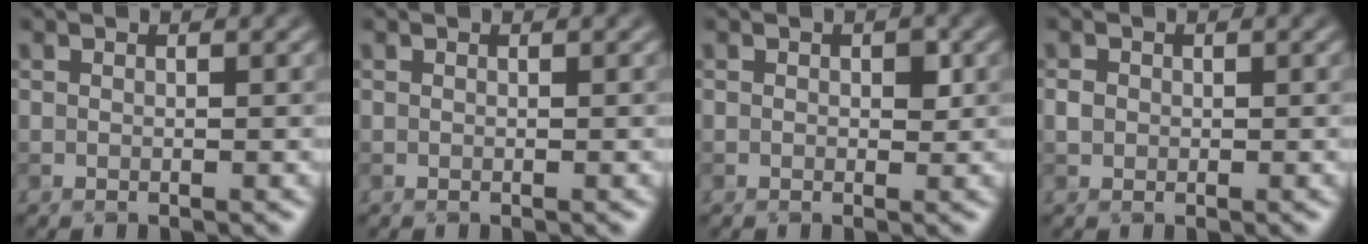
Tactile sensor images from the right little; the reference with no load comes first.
{"total": 0.0}
{"total": 1.0, "force": [0.2, 0.6, 0.8], "torque": [-0.009, -0.002, 0.002]}
{"total": 0.9, "force": [0.0, 0.9, 0.3], "torque": [-0.003, -0.001, -0.002]}